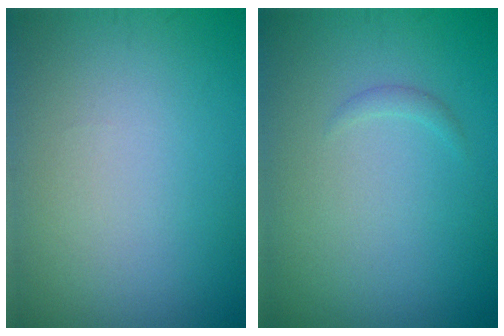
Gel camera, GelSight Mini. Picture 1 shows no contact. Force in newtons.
{"total": 0.6, "press": 0.6, "slide": 0.1}